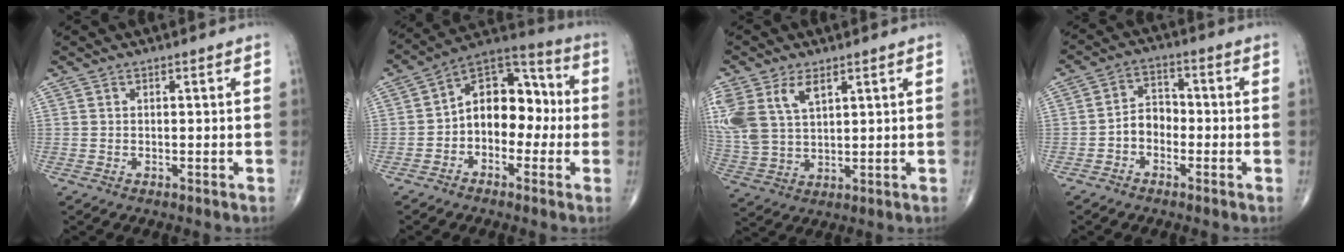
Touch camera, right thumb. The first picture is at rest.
{"total": 13.0, "force": [-1.3, 8.9, 9.4], "torque": [-0.104, 0.048, -0.039]}
{"total": 13.1, "force": [5.6, 7.8, 9.0], "torque": [-0.209, -0.006, 0.122]}
{"total": 5.0, "force": [-1.8, 3.7, 2.9], "torque": [-0.031, 0.027, -0.044]}